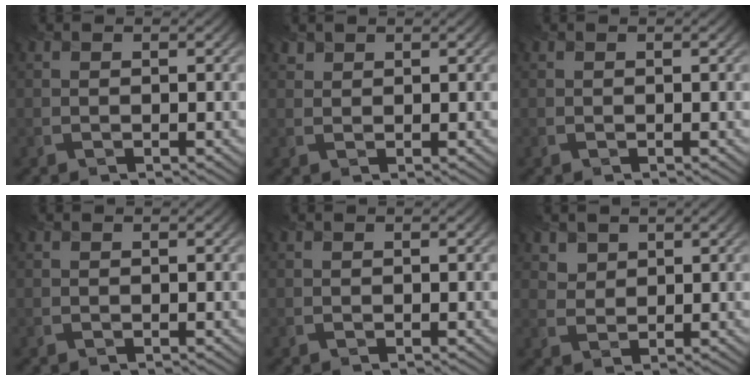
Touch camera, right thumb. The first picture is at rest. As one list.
[{"total": 1.1, "force": [1.0, 0.5, 0.1], "torque": [-0.005, 0.000, 0.023]}, {"total": 0.0}, {"total": 0.0}, {"total": 0.0}, {"total": 2.4, "force": [1.7, 1.6, 0.6], "torque": [-0.023, -0.010, 0.040]}]